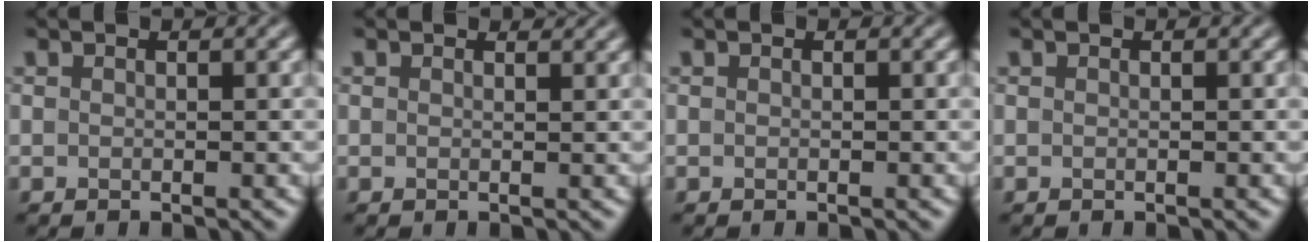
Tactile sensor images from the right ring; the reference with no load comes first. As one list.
[{"total": 0.8, "force": [0.8, 0.1, 0.1], "torque": [-0.003, -0.004, 0.010]}, {"total": 0.0}, {"total": 0.0}]